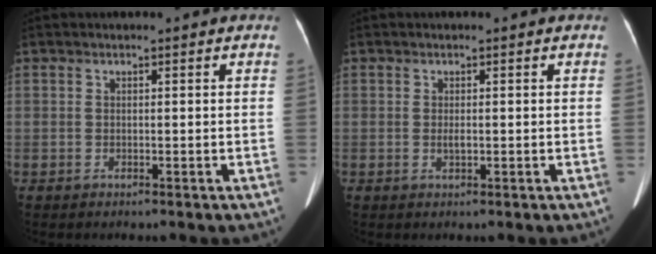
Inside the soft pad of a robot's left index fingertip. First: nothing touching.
{"total": 0.8, "force": [-0.1, 0.3, 0.8], "torque": [-0.017, -0.001, -0.001]}